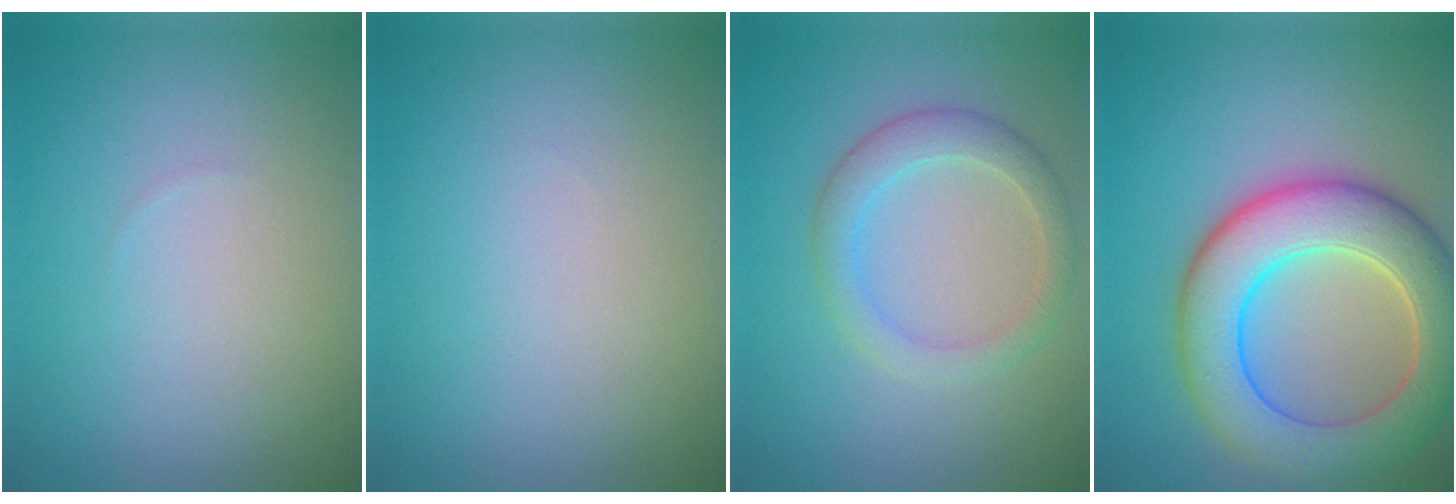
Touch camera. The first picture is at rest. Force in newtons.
{"total": 0.0}
{"total": 3.1, "press": 3.1, "slide": 0.2}
{"total": 9.2, "press": 9.2, "slide": 0.6}